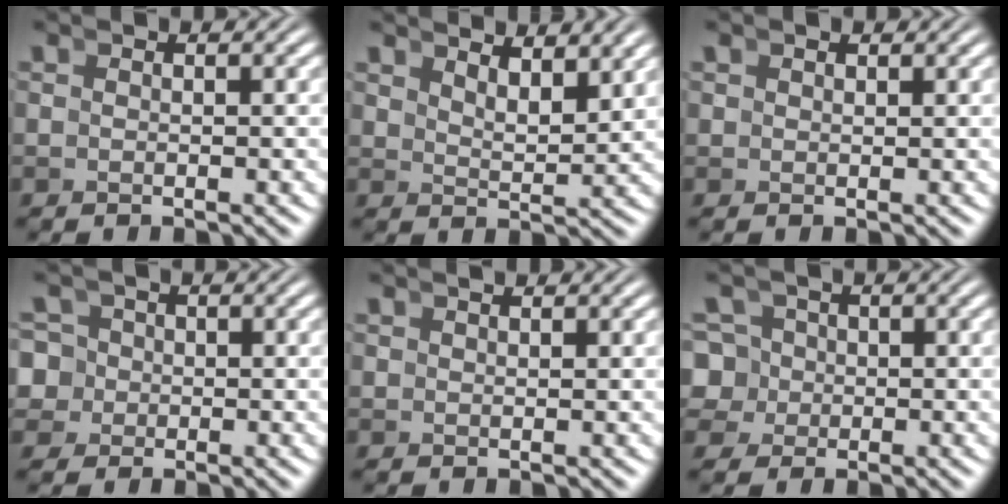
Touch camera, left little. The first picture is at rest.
{"total": 3.4, "force": [3.1, 0.1, 1.2], "torque": [-0.007, -0.008, 0.054]}
{"total": 0.5, "force": [0.5, -0.1, -0.1], "torque": [0.007, -0.006, 0.015]}
{"total": 5.1, "force": [-0.7, 4.8, 1.6], "torque": [-0.041, -0.022, -0.011]}
{"total": 0.8, "force": [0.7, -0.5, -0.1], "torque": [0.013, -0.001, 0.017]}
{"total": 6.2, "force": [-0.7, 5.8, 2.0], "torque": [-0.049, -0.023, -0.011]}